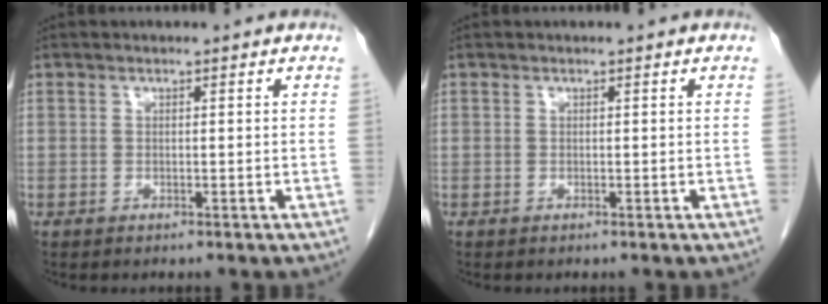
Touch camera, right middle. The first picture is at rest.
{"total": 0.0}